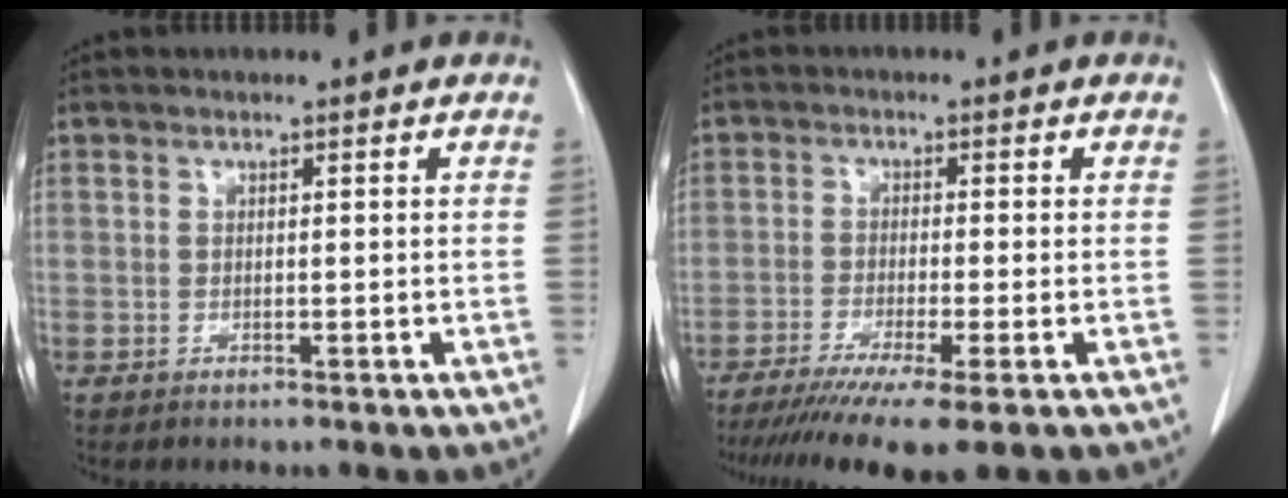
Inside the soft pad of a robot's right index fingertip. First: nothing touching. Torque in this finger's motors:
{"motor_torque": [1.47, -0.67, 0.65, 0.20]}